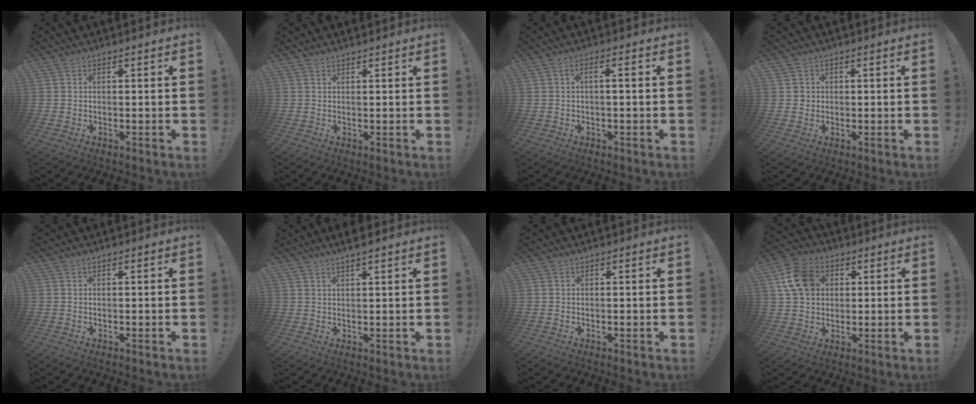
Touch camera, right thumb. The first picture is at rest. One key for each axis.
{"total": 0.9, "fx": 0.9, "fy": 0.2, "fz": -0.2, "tx": 0.012, "ty": -0.007, "tz": 0.016}
{"total": 2.8, "fx": -0.6, "fy": 0.2, "fz": 2.7, "tx": -0.048, "ty": 0.003, "tz": -0.013}
{"total": 2.1, "fx": 0.4, "fy": 2.0, "fz": 0.3, "tx": 0.007, "ty": -0.002, "tz": 0.004}
{"total": 0.0}
{"total": 3.4, "fx": 2.6, "fy": -0.1, "fz": 2.2, "tx": -0.029, "ty": -0.016, "tz": 0.041}
{"total": 0.0}
{"total": 12.4, "fx": 3.6, "fy": 9.8, "fz": 6.6, "tx": -0.104, "ty": 0.000, "tz": 0.075}